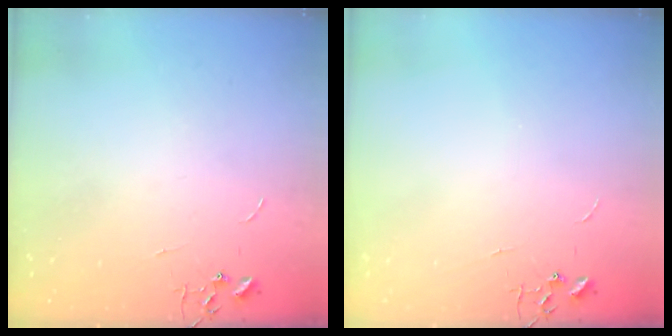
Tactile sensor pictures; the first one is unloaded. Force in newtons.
{"total": 0.0}